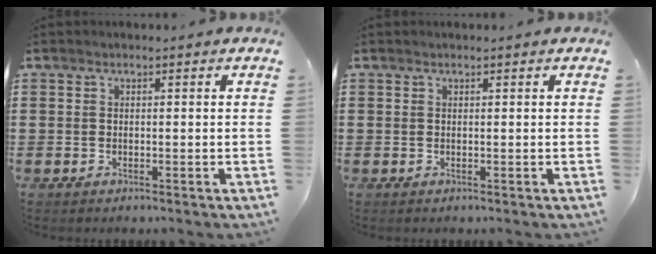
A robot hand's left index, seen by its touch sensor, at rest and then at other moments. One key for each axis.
{"total": 0.0}